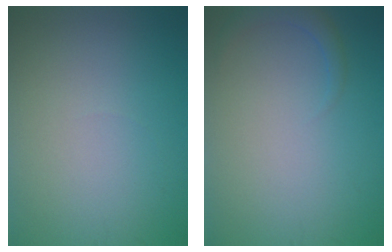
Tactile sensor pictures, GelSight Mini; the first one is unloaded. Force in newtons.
{"total": 1.5, "press": 1.5, "slide": 0.1}